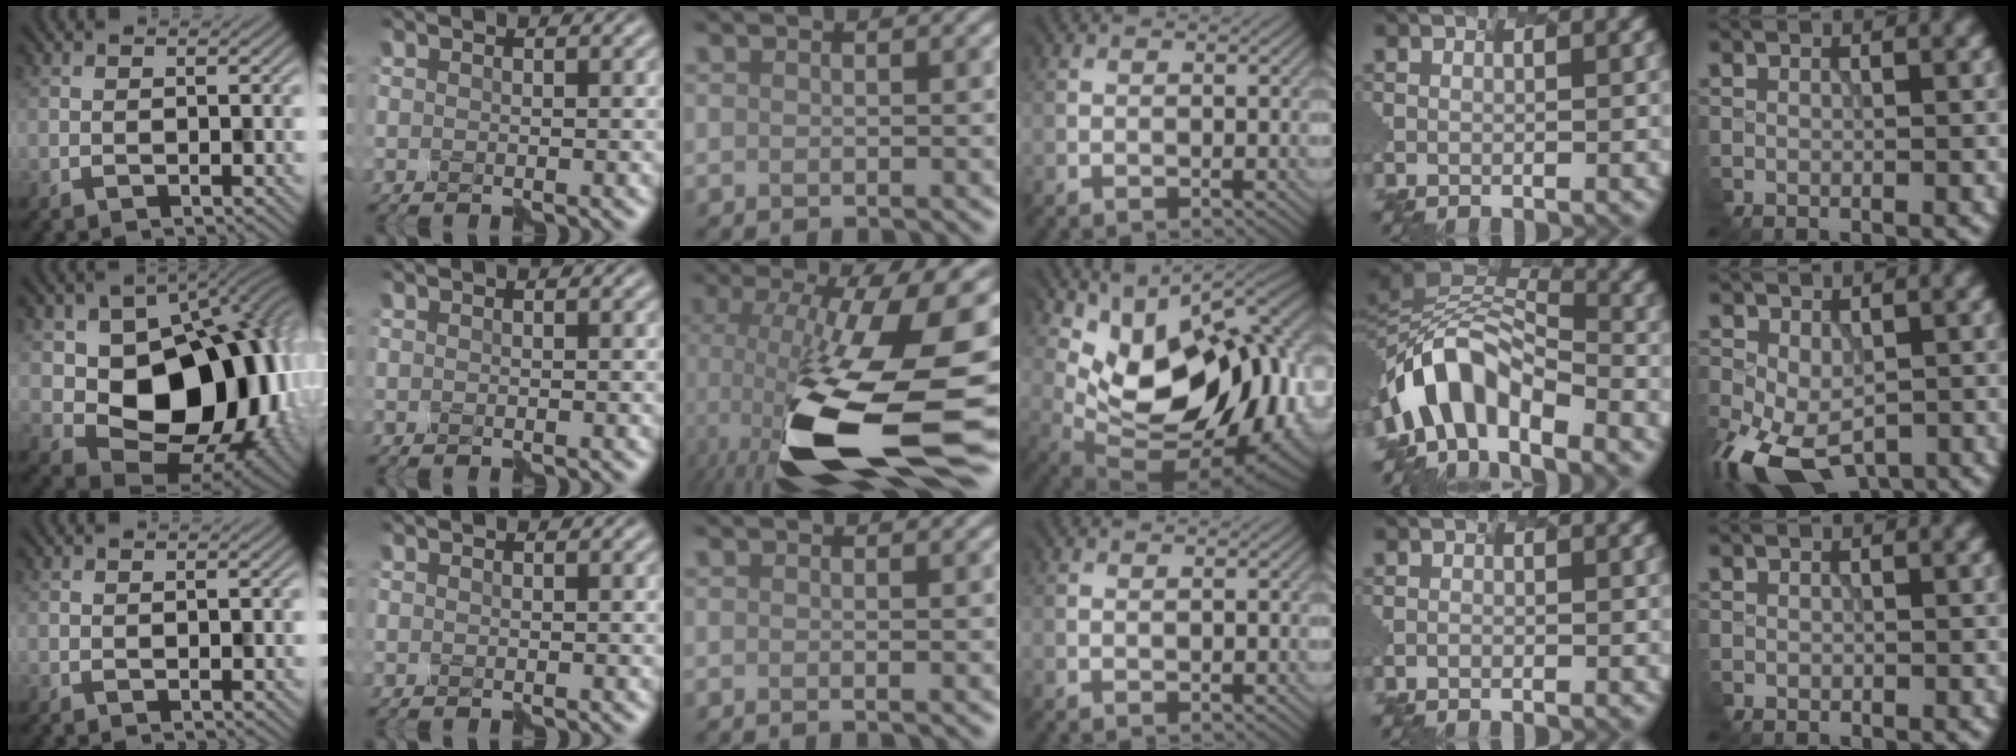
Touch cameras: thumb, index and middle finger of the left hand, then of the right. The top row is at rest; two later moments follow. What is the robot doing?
{"motion": "disassemble", "object": "markers"}